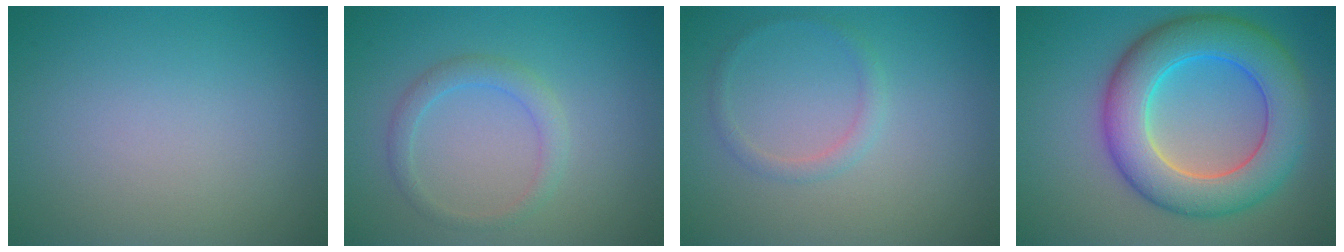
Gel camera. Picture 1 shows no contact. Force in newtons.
{"total": 2.0, "press": 2.0, "slide": 0.1}
{"total": 1.3, "press": 1.3, "slide": 0.0}
{"total": 9.0, "press": 9.0, "slide": 0.3}